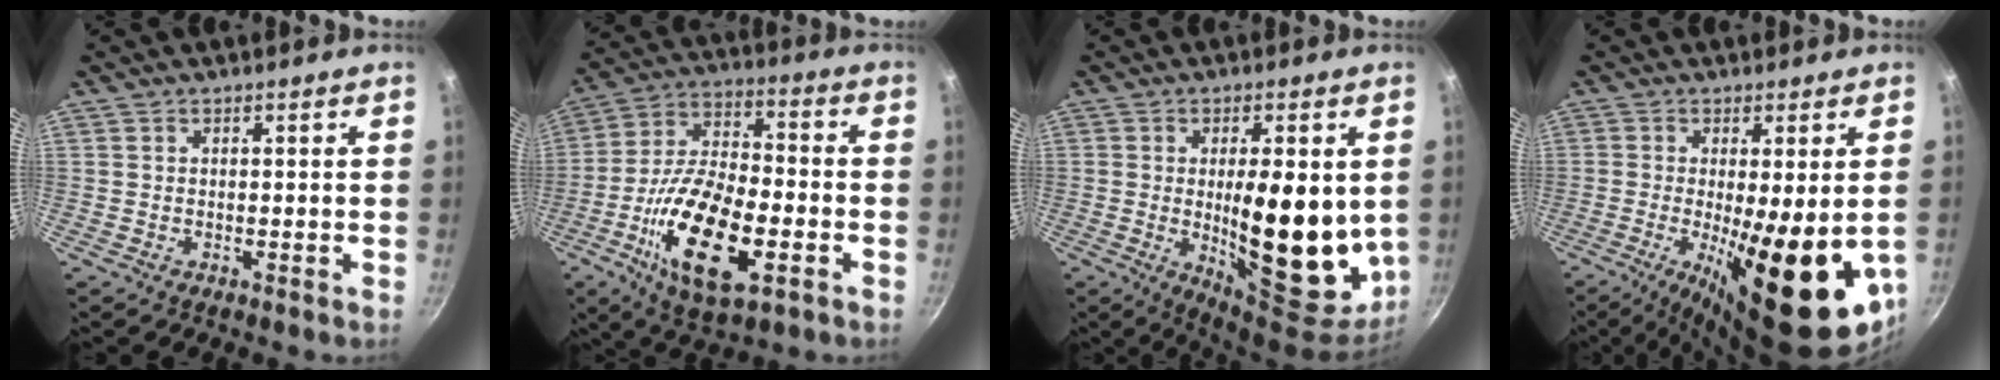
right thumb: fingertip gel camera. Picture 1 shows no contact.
{"total": 20.9, "force": [-6.9, 9.3, 17.4], "torque": [-0.312, 0.022, -0.127]}
{"total": 20.3, "force": [-0.3, 8.1, 18.6], "torque": [-0.239, -0.029, 0.006]}
{"total": 20.8, "force": [-3.8, 6.6, 19.3], "torque": [-0.262, -0.028, -0.039]}